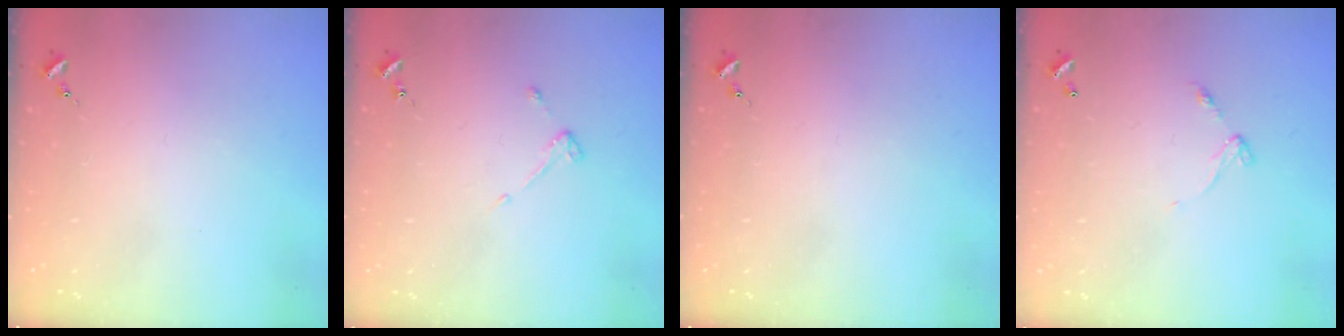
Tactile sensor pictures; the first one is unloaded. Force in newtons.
{"total": 3.1, "press": 3.0, "slide": 0.5}
{"total": 0.0}
{"total": 5.6, "press": 5.6, "slide": 0.5}